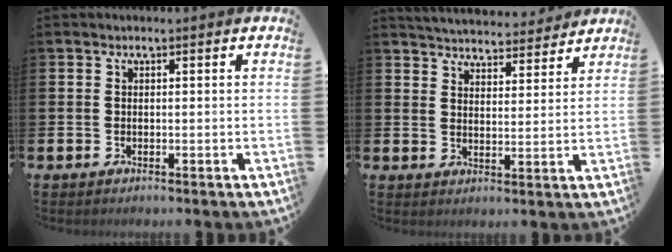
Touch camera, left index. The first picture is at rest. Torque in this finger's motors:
{"motor_torque": [1.04, -1.04, 0.18, 0.12]}